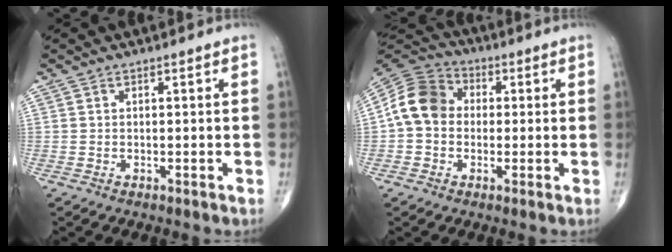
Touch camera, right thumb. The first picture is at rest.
{"total": 10.7, "force": [0.2, 8.9, 6.0], "torque": [-0.098, 0.030, -0.013]}